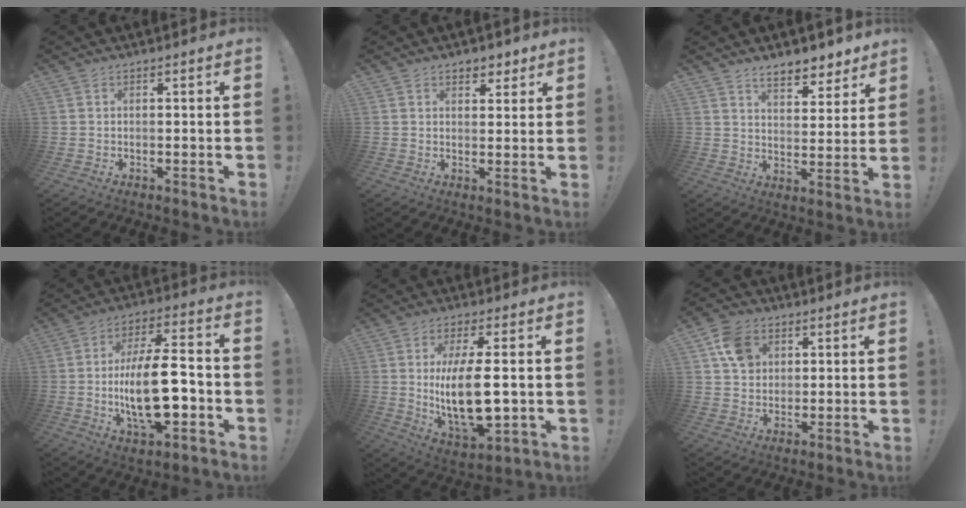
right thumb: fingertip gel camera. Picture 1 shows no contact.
{"total": 4.2, "force": [2.8, 2.9, 1.1], "torque": [0.007, -0.016, 0.048]}
{"total": 8.6, "force": [7.2, 3.3, 3.3], "torque": [-0.035, -0.055, 0.131]}
{"total": 19.0, "force": [-3.4, 7.4, 17.1], "torque": [-0.312, 0.002, -0.060]}
{"total": 17.1, "force": [0.6, 6.9, 15.6], "torque": [-0.278, -0.024, 0.007]}
{"total": 10.1, "force": [4.0, 8.1, 4.5], "torque": [-0.055, -0.010, 0.082]}